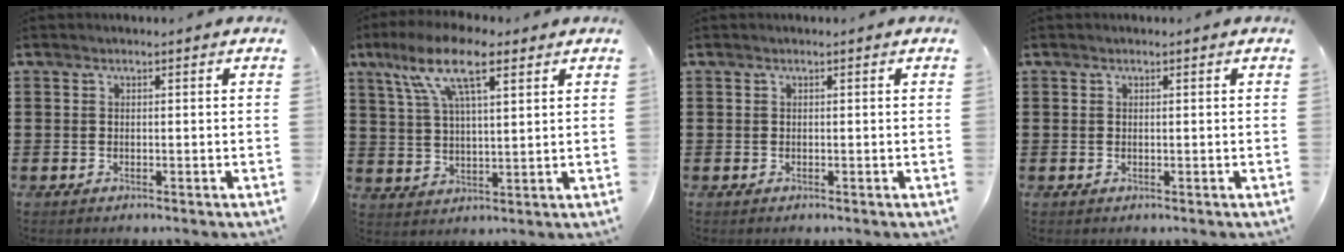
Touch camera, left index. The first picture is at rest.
{"total": 10.6, "force": [6.2, 3.4, 7.9], "torque": [-0.168, 0.005, 0.111]}
{"total": 0.0}
{"total": 0.0}